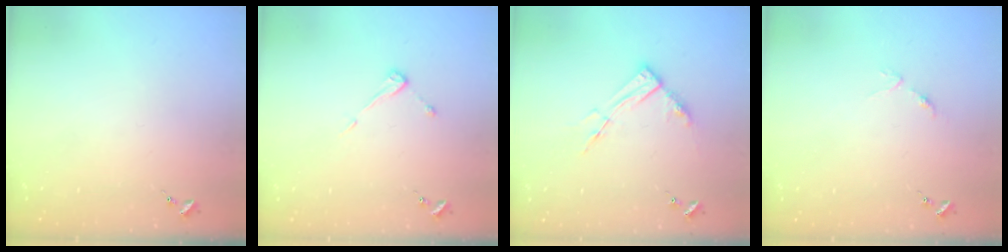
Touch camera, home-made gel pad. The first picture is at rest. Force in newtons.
{"total": 4.2, "press": 4.2, "slide": 0.3}
{"total": 8.9, "press": 8.9, "slide": 0.8}
{"total": 3.7, "press": 3.7, "slide": 0.3}